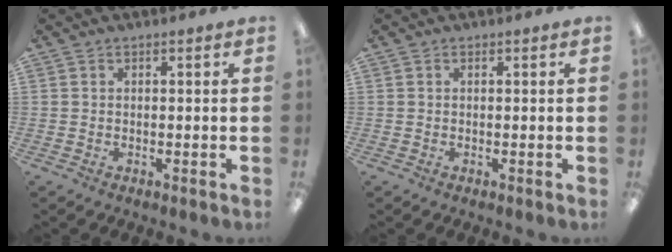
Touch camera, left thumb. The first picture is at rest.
{"total": 0.0}